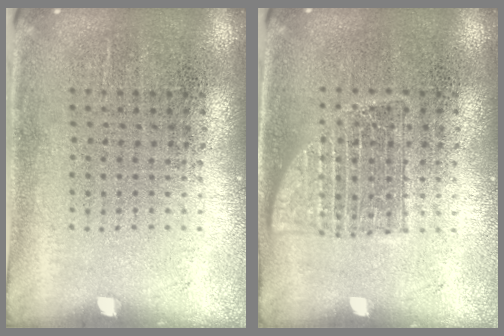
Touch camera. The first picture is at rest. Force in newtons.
{"total": 1.0, "press": 1.0, "slide": 0.2}